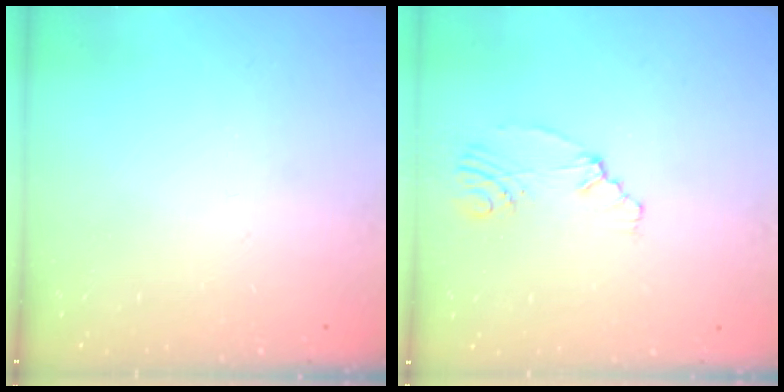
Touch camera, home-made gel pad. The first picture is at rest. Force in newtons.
{"total": 4.1, "press": 1.4, "slide": 3.9}